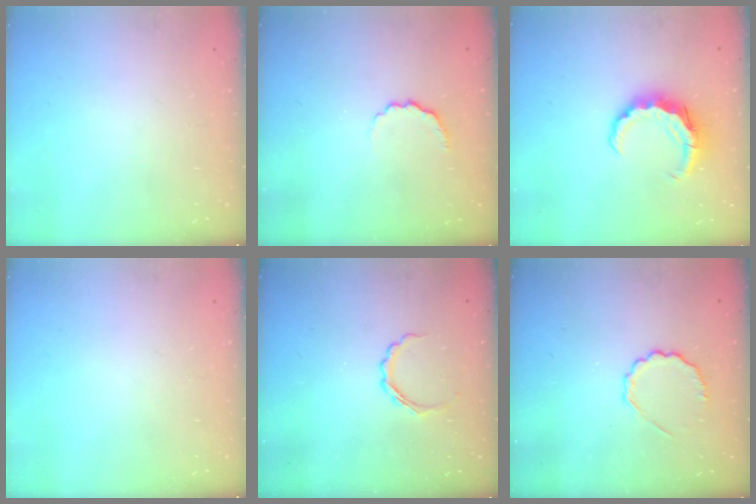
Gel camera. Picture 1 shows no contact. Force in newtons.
{"total": 3.6, "press": 3.5, "slide": 0.9}
{"total": 9.5, "press": 9.3, "slide": 1.8}
{"total": 0.0}
{"total": 3.9, "press": 3.8, "slide": 0.7}
{"total": 5.1, "press": 4.8, "slide": 1.8}